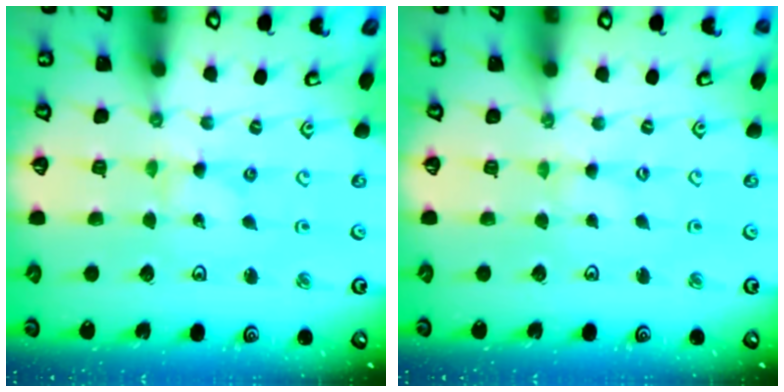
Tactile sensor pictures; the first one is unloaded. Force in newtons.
{"total": 0.0}